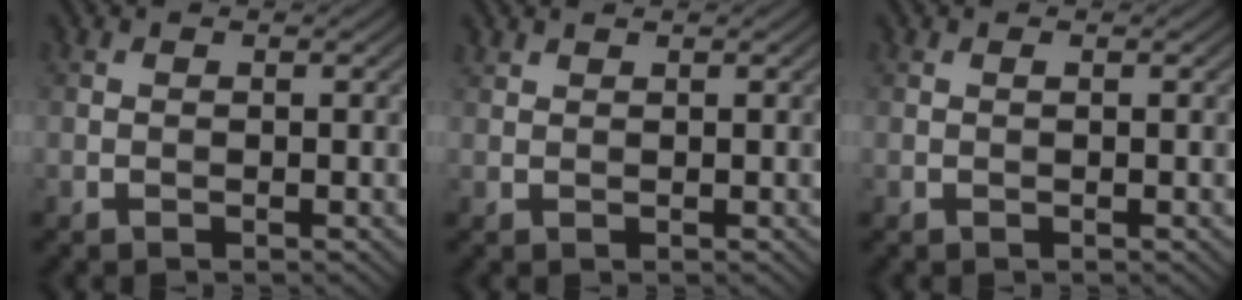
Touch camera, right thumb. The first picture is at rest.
{"total": 0.8, "force": [0.7, 0.2, 0.2], "torque": [-0.006, 0.002, 0.019]}
{"total": 0.0}